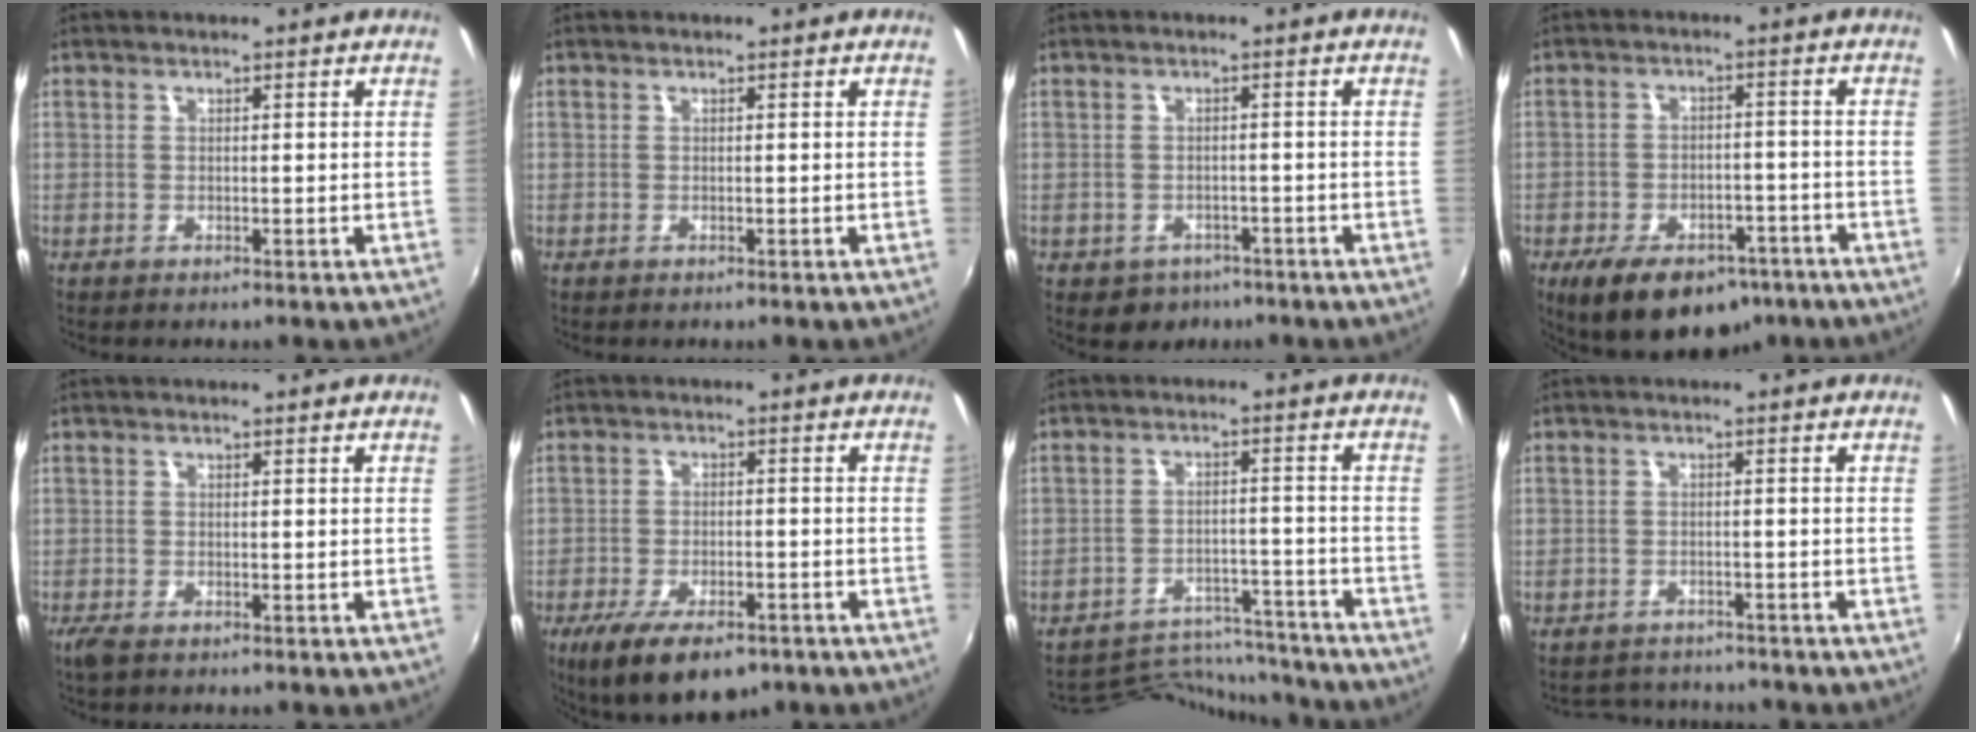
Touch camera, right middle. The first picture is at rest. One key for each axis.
{"total": 0.0}
{"total": 4.6, "fx": -2.6, "fy": 3.7, "fz": 1.1, "tx": -0.034, "ty": -0.005, "tz": -0.031}
{"total": 15.3, "fx": -10.1, "fy": 8.1, "fz": 8.2, "tx": -0.168, "ty": -0.010, "tz": -0.141}
{"total": 2.0, "fx": -1.4, "fy": 0.6, "fz": 1.3, "tx": -0.028, "ty": -0.009, "tz": -0.026}
{"total": 12.4, "fx": -8.1, "fy": 5.1, "fz": 7.9, "tx": -0.164, "ty": -0.035, "tz": -0.127}
{"total": 12.5, "fx": -12.2, "fy": 2.6, "fz": 1.2, "tx": -0.038, "ty": 0.021, "tz": -0.175}
{"total": 6.2, "fx": -5.7, "fy": 2.3, "fz": 0.9, "tx": -0.029, "ty": 0.006, "tz": -0.084}